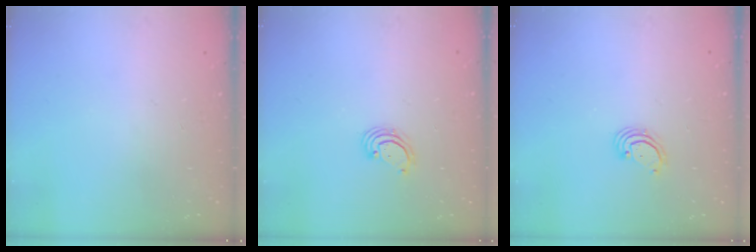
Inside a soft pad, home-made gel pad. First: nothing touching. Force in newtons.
{"total": 2.8, "press": 2.8, "slide": 0.3}
{"total": 2.7, "press": 2.7, "slide": 0.3}